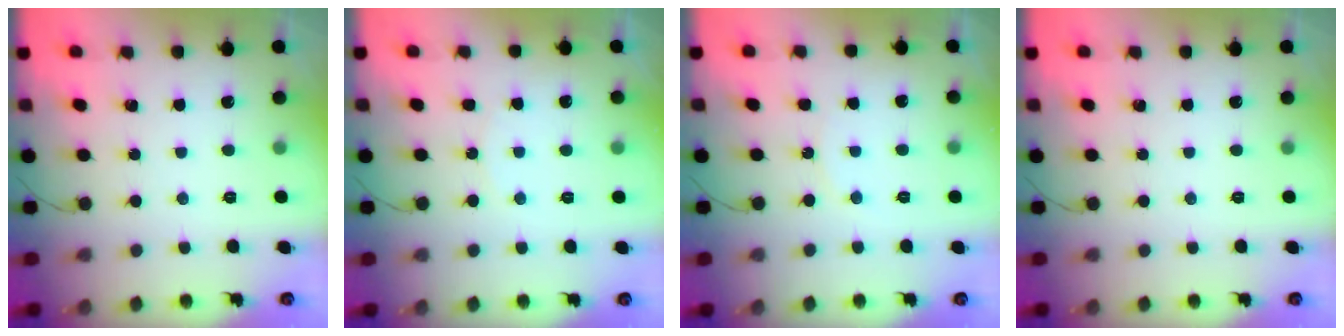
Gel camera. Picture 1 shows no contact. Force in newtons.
{"total": 4.8, "press": 4.8, "slide": 0.4}
{"total": 4.5, "press": 4.5, "slide": 0.5}
{"total": 0.0}